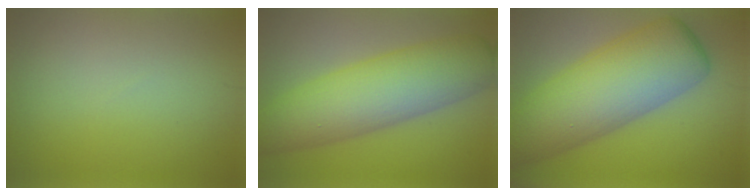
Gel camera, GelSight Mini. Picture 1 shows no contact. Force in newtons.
{"total": 9.8, "press": 9.8, "slide": 0.2}
{"total": 12.0, "press": 12.0, "slide": 0.3}